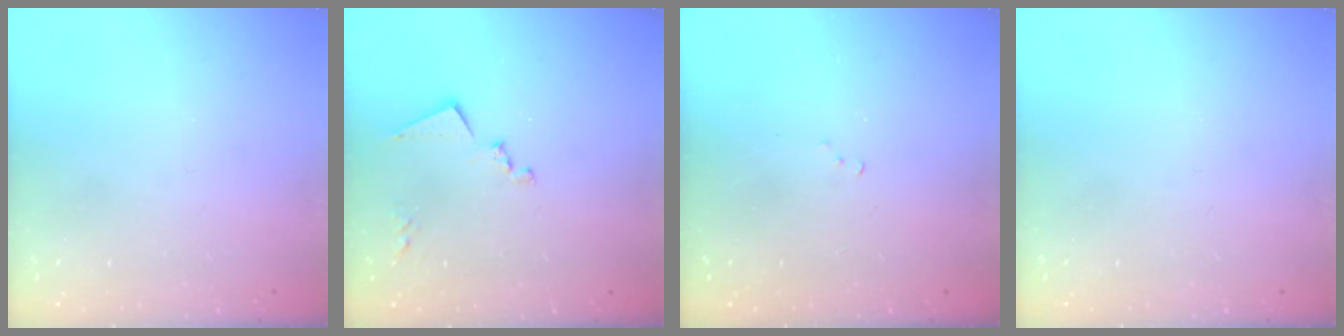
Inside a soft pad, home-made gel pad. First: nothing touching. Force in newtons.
{"total": 10.2, "press": 10.2, "slide": 0.7}
{"total": 4.8, "press": 4.7, "slide": 0.8}
{"total": 0.0}